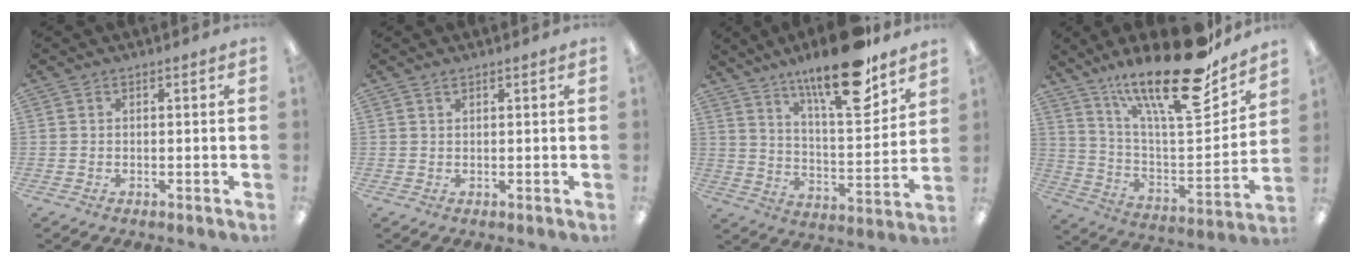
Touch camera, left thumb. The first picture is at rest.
{"total": 0.9, "force": [0.7, 0.3, 0.5], "torque": [-0.012, 0.001, 0.012]}
{"total": 20.7, "force": [14.9, 5.7, 13.1], "torque": [-0.205, -0.089, 0.242]}
{"total": 25.7, "force": [17.9, 7.5, 16.8], "torque": [-0.270, -0.114, 0.301]}